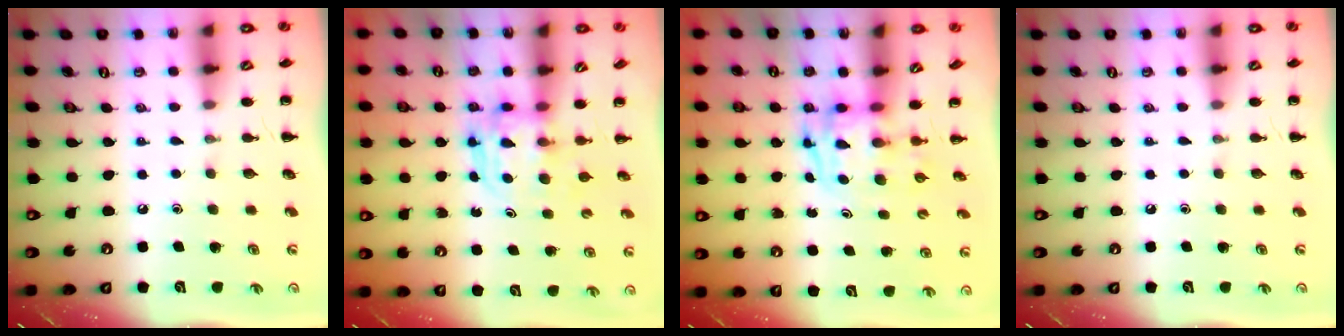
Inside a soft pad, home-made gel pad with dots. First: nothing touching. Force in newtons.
{"total": 3.6, "press": 3.6, "slide": 0.2}
{"total": 3.3, "press": 3.3, "slide": 0.6}
{"total": 0.0}